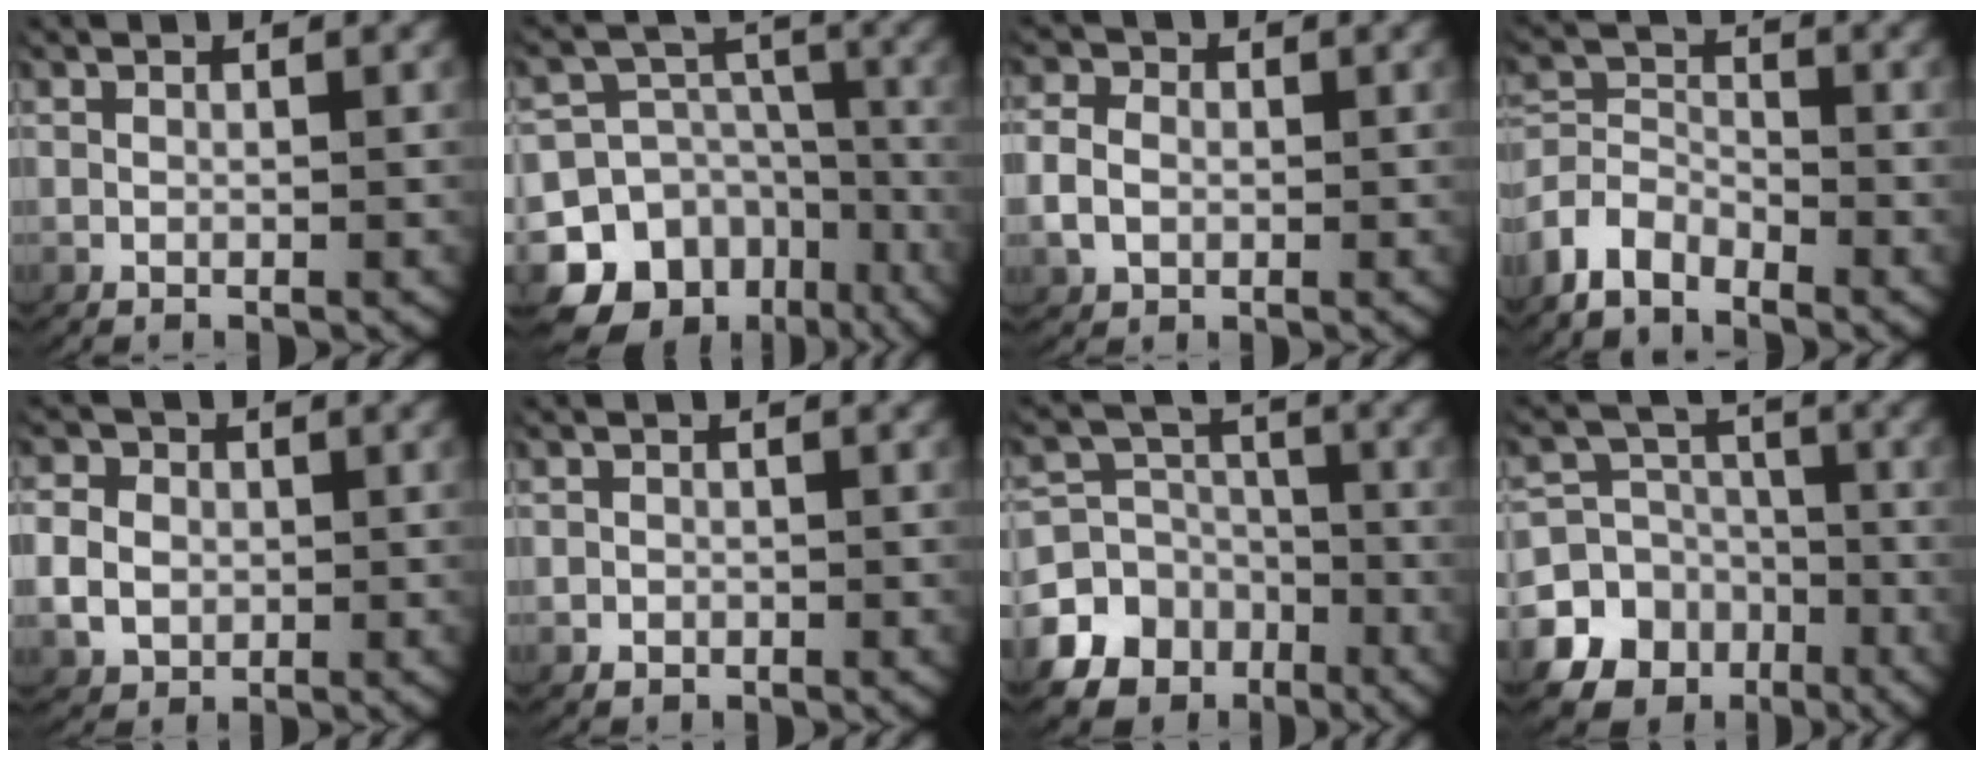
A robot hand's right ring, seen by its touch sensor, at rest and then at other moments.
{"total": 18.7, "force": [-6.8, 15.3, 8.2], "torque": [-0.151, -0.075, -0.100]}
{"total": 2.9, "force": [-0.3, 2.5, 1.4], "torque": [-0.037, 0.005, -0.005]}
{"total": 4.9, "force": [-2.6, 4.0, 1.3], "torque": [-0.048, -0.027, -0.042]}
{"total": 4.2, "force": [0.0, 3.8, 1.8], "torque": [-0.042, 0.000, 0.003]}
{"total": 1.0, "force": [-0.6, 0.8, 0.0], "torque": [-0.004, -0.008, -0.004]}
{"total": 13.4, "force": [-6.0, 11.2, 4.3], "torque": [-0.062, -0.042, -0.103]}
{"total": 14.7, "force": [-6.2, 12.5, 4.6], "torque": [-0.075, -0.051, -0.106]}